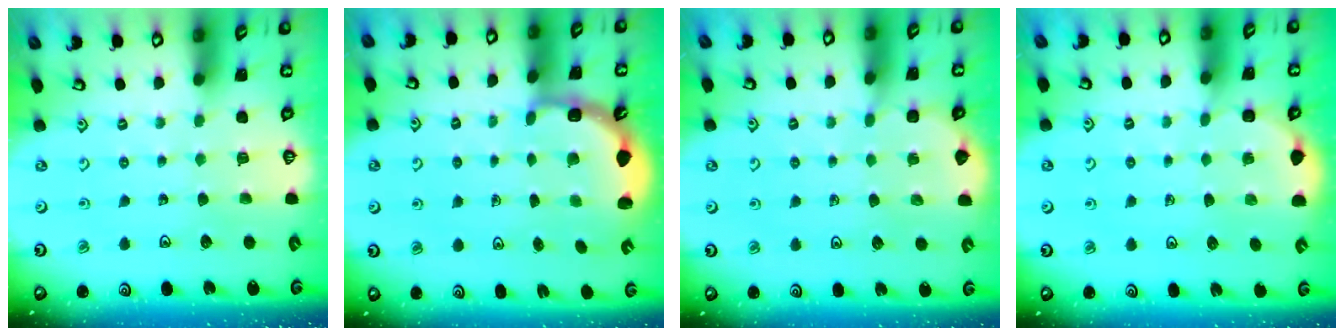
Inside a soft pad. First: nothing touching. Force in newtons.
{"total": 3.2, "press": 2.7, "slide": 1.7}
{"total": 2.3, "press": 2.3, "slide": 0.2}
{"total": 3.0, "press": 2.9, "slide": 0.9}